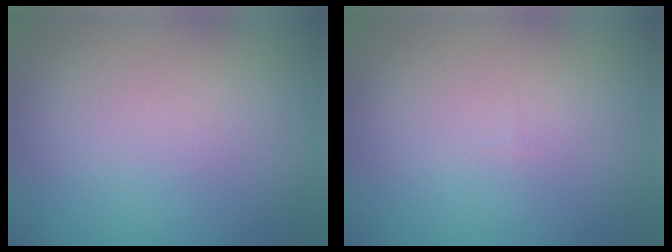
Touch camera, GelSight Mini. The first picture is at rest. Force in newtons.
{"total": 0.0}